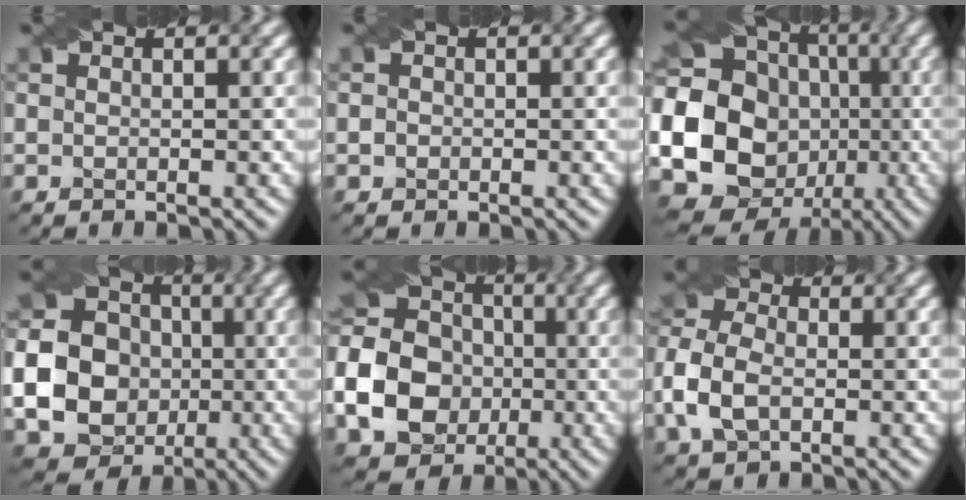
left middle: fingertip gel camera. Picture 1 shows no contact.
{"total": 0.6, "force": [-0.2, 0.5, 0.1], "torque": [0.003, -0.001, -0.006]}
{"total": 22.6, "force": [-3.0, 20.7, 8.6], "torque": [-0.189, 0.000, -0.093]}
{"total": 22.7, "force": [-2.6, 21.7, 6.0], "torque": [-0.168, -0.019, -0.078]}
{"total": 12.5, "force": [-2.5, 10.8, 5.7], "torque": [-0.125, -0.021, -0.066]}
{"total": 5.8, "force": [-1.6, 3.9, 4.0], "torque": [-0.098, 0.003, -0.040]}